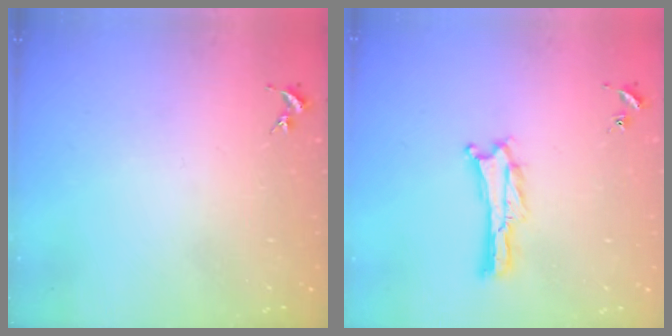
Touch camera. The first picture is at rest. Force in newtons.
{"total": 0.0}